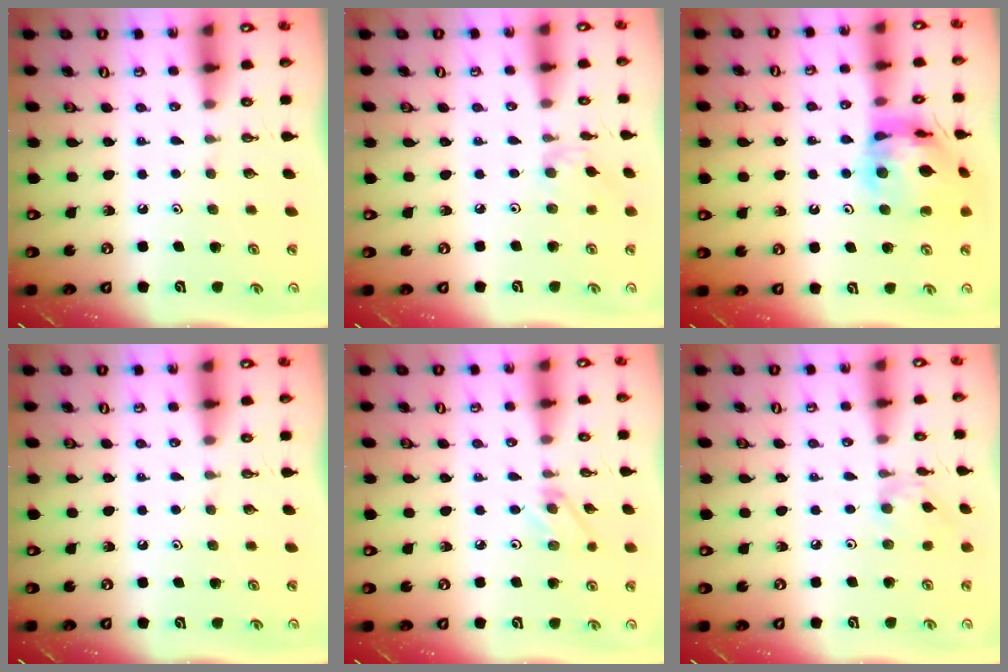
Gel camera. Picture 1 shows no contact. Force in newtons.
{"total": 2.5, "press": 2.5, "slide": 0.4}
{"total": 14.8, "press": 14.7, "slide": 1.7}
{"total": 0.0}
{"total": 2.8, "press": 2.7, "slide": 0.4}
{"total": 2.7, "press": 2.7, "slide": 0.3}